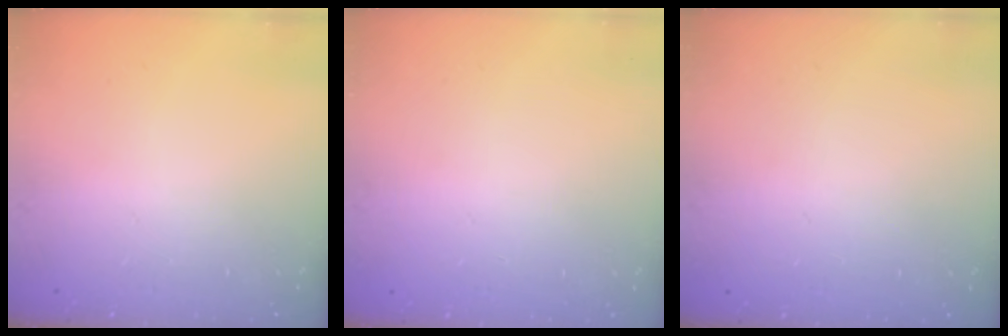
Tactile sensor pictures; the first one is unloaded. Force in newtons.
{"total": 0.0}
{"total": 0.0}